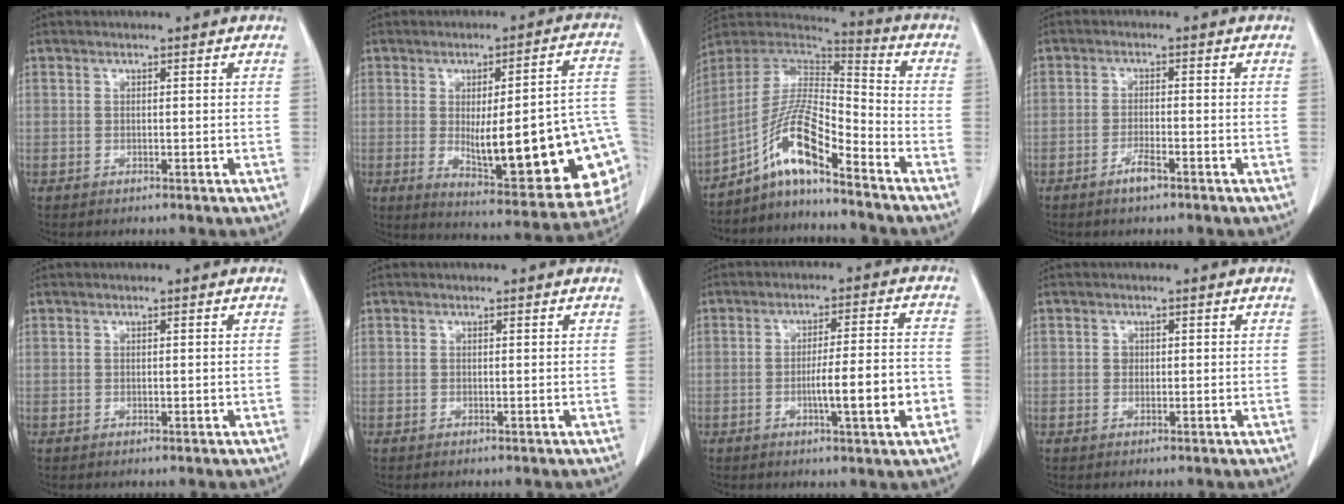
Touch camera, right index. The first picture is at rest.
{"total": 23.8, "force": [-3.6, 4.8, 23.0], "torque": [-0.229, 0.004, -0.027]}
{"total": 11.5, "force": [-7.7, 1.3, 8.5], "torque": [-0.161, 0.020, -0.140]}
{"total": 2.5, "force": [-1.7, 0.3, 1.8], "torque": [-0.033, 0.001, -0.029]}
{"total": 0.0}
{"total": 0.0}
{"total": 9.3, "force": [-2.8, 0.4, 8.9], "torque": [-0.134, 0.003, -0.042]}
{"total": 0.8, "force": [0.1, 0.8, 0.3], "torque": [-0.003, 0.002, 0.001]}